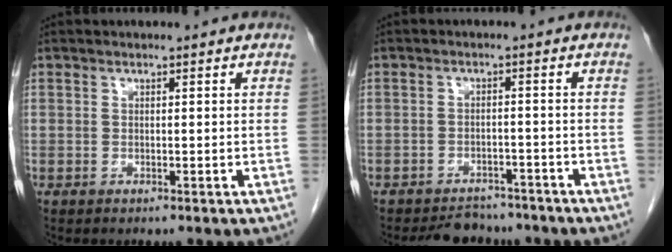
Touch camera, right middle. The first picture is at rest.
{"total": 6.1, "force": [-5.6, 2.5, 0.6], "torque": [0.000, 0.002, -0.078]}